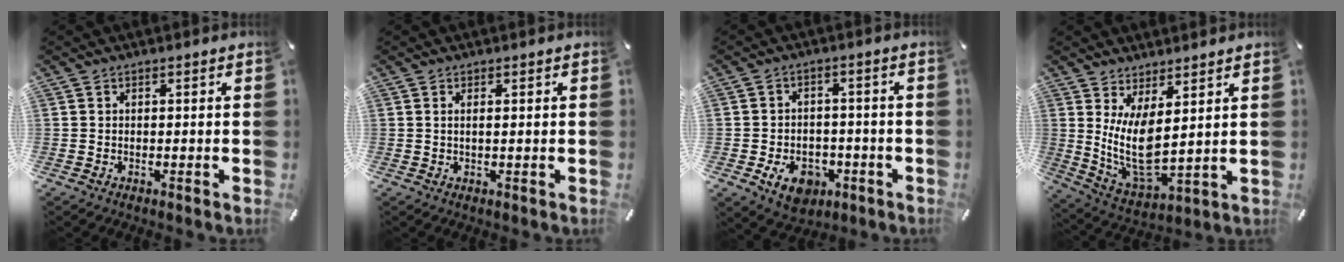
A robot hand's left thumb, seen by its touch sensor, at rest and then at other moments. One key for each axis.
{"total": 1.2, "fx": 0.3, "fy": 0.0, "fz": 1.2, "tx": -0.024, "ty": -0.004, "tz": 0.005}
{"total": 8.3, "fx": -3.6, "fy": 6.1, "fz": 4.3, "tx": -0.074, "ty": 0.015, "tz": -0.066}
{"total": 10.6, "fx": 3.9, "fy": 4.4, "fz": 8.8, "tx": -0.184, "ty": -0.041, "tz": 0.076}